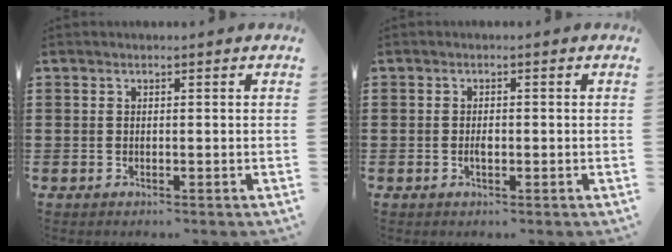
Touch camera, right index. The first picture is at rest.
{"total": 1.3, "force": [-0.3, 0.5, 1.1], "torque": [-0.022, 0.000, -0.005]}